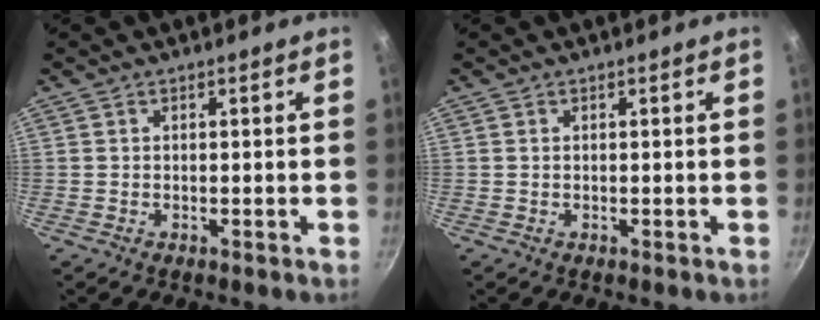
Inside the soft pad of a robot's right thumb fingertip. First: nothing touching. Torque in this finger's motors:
{"motor_torque": [0.29, -0.03, 0.07, -0.18, -0.02]}